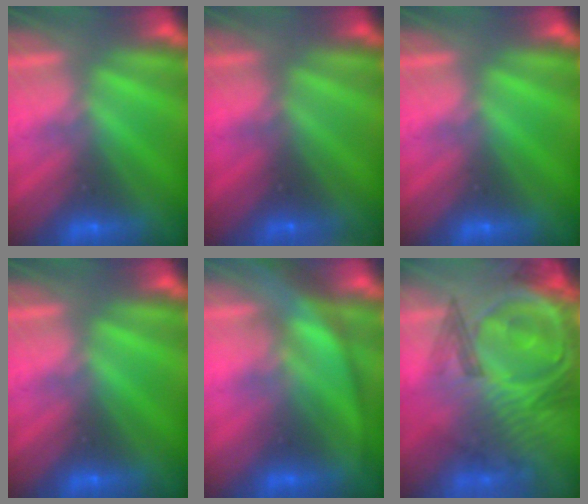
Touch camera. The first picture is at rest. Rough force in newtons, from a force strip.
{"total": 2.3}
{"total": 0.0}
{"total": 0.0}
{"total": 3.1}
{"total": 9.1}